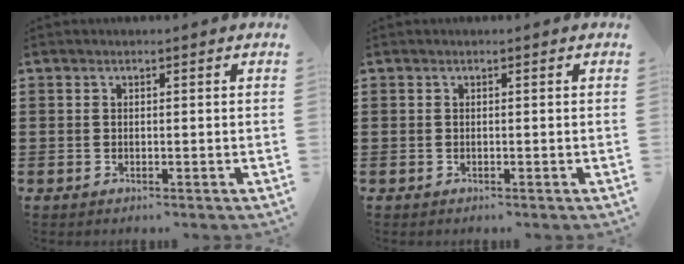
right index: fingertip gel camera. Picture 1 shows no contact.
{"total": 0.0}